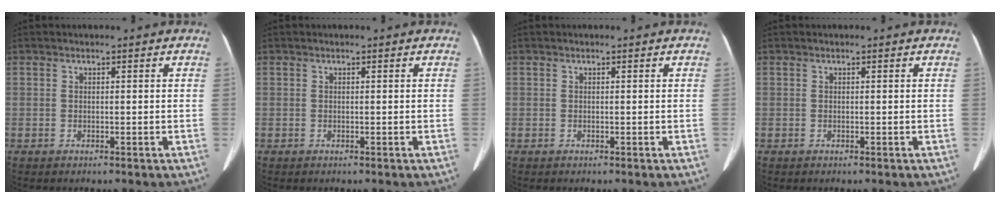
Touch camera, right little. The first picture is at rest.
{"total": 0.0}
{"total": 0.0}
{"total": 0.0}